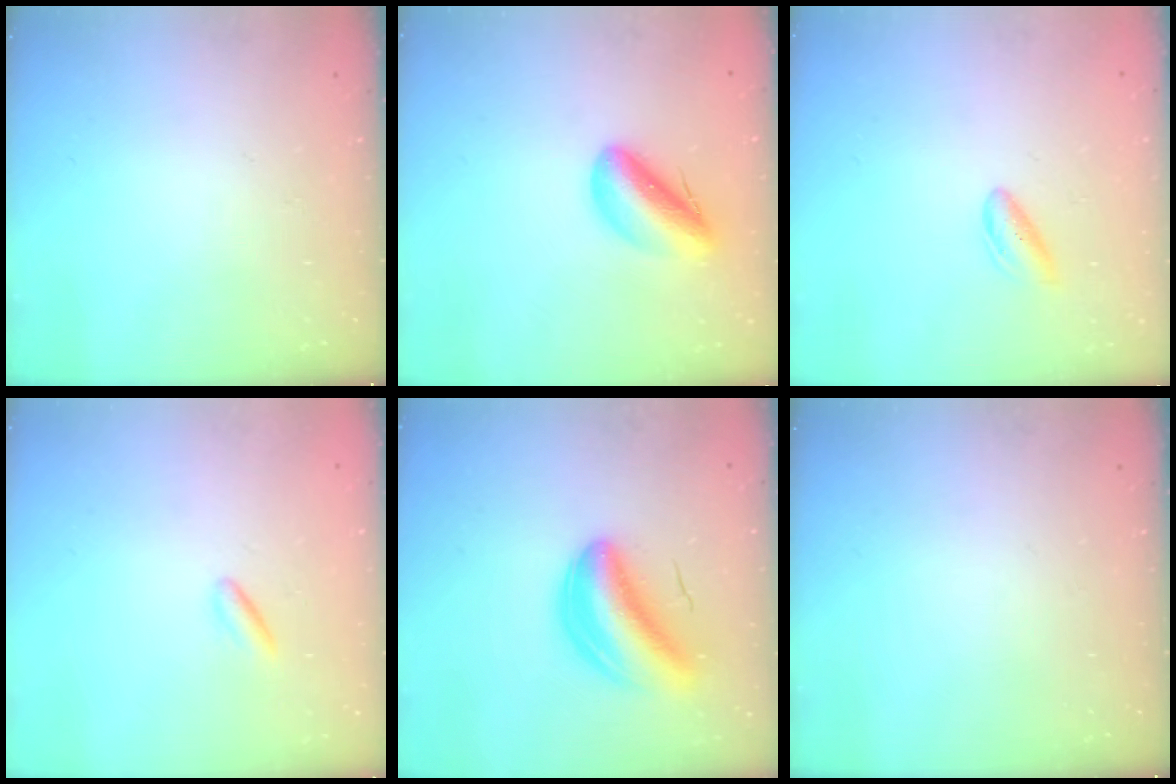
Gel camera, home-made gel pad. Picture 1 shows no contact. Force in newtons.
{"total": 10.1, "press": 9.6, "slide": 3.0}
{"total": 4.8, "press": 4.7, "slide": 1.2}
{"total": 1.7, "press": 1.6, "slide": 0.7}
{"total": 7.7, "press": 7.3, "slide": 2.5}
{"total": 0.0}